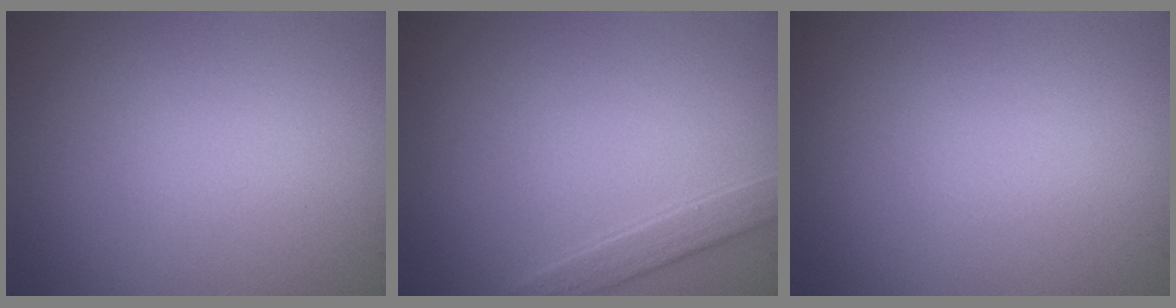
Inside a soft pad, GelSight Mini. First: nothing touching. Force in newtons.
{"total": 1.6, "press": 1.6, "slide": 0.1}
{"total": 0.0}